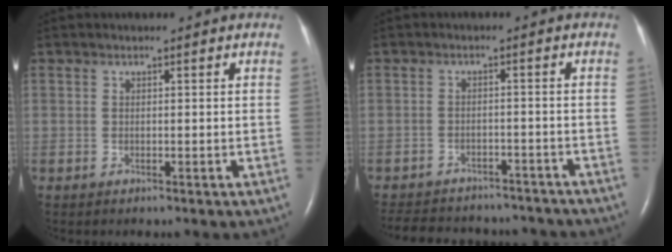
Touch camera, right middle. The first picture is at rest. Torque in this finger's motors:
{"motor_torque": [0.83, -0.90, 0.07, 0.05]}